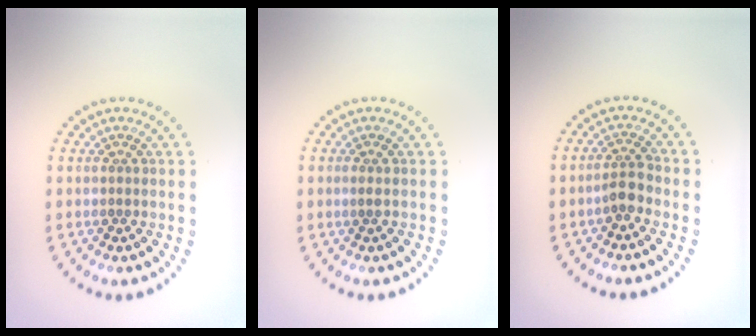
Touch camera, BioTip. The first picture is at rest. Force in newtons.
{"total": 0.5, "press": 0.2, "slide": 0.5}
{"total": 2.2, "press": 1.9, "slide": 1.0}